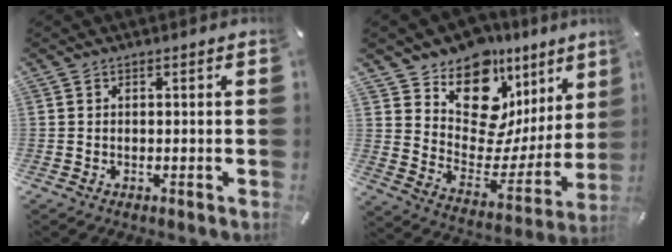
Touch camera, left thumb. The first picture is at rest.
{"total": 15.1, "force": [11.0, 8.9, 5.4], "torque": [-0.080, -0.121, 0.191]}